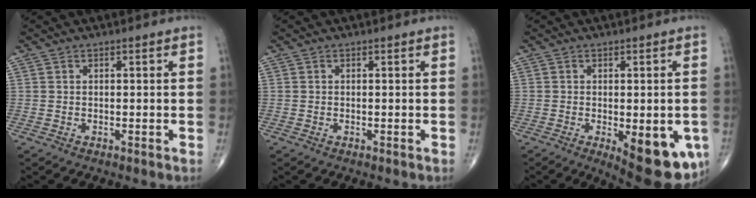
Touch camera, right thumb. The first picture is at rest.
{"total": 0.0}
{"total": 13.7, "force": [-4.4, 5.4, 11.8], "torque": [-0.117, -0.010, -0.044]}